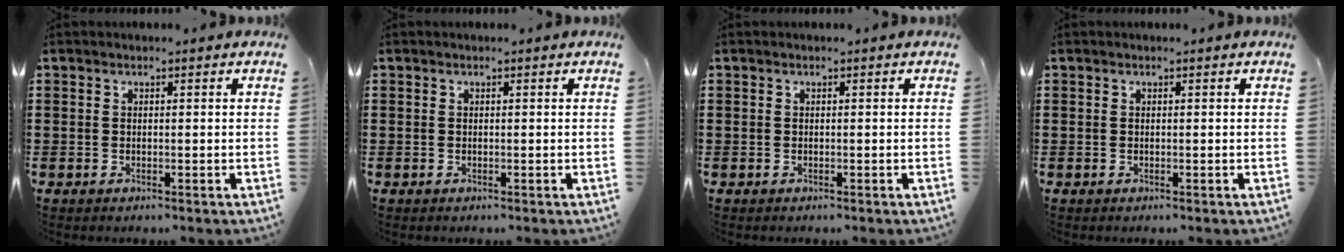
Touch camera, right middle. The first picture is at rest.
{"total": 0.0}
{"total": 0.0}
{"total": 0.0}